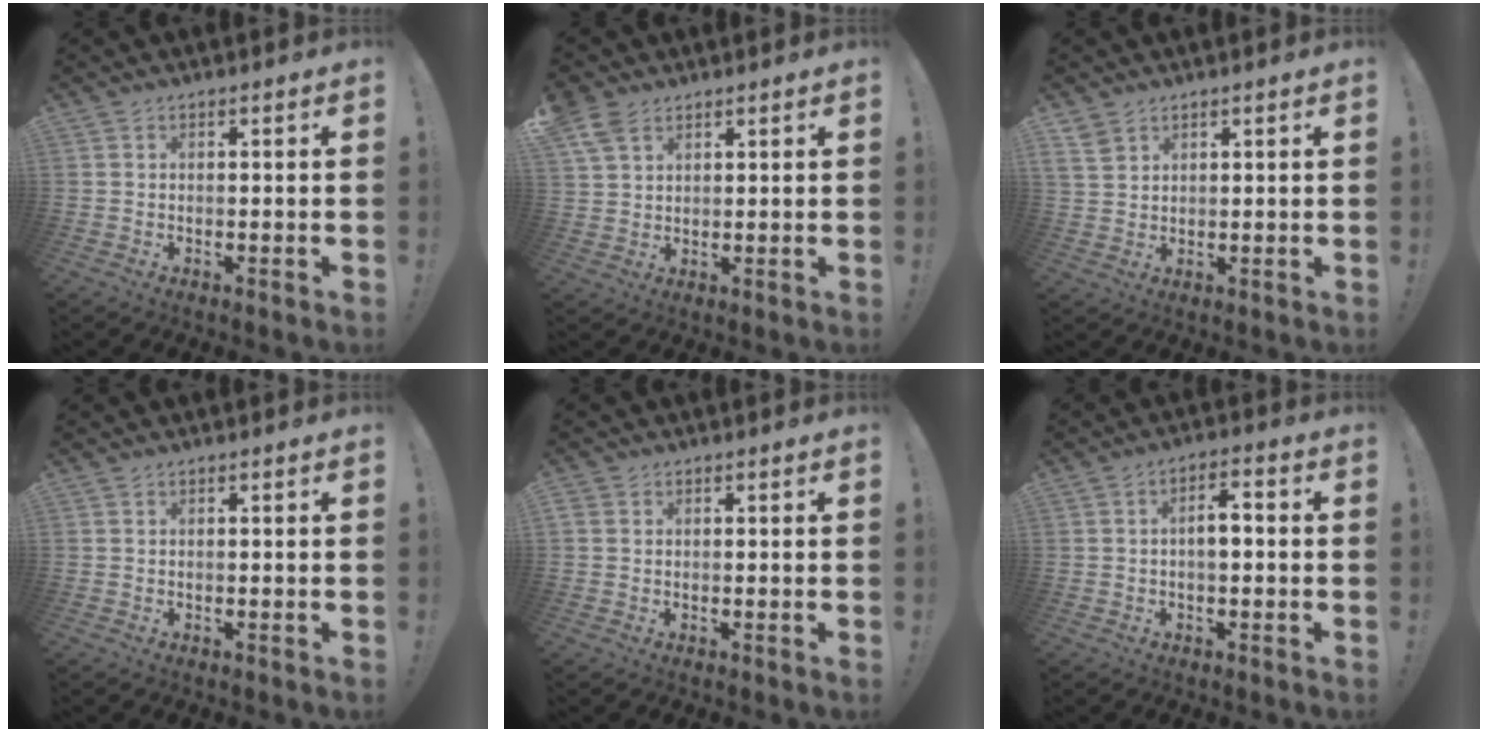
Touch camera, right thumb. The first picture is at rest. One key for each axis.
{"total": 6.7, "fx": 4.1, "fy": 4.0, "fz": 3.5, "tx": -0.068, "ty": -0.008, "tz": 0.083}
{"total": 4.3, "fx": 3.2, "fy": 2.3, "fz": 1.7, "tx": -0.036, "ty": -0.013, "tz": 0.064}
{"total": 0.0}
{"total": 1.6, "fx": 0.6, "fy": 1.3, "fz": 0.7, "tx": -0.019, "ty": 0.006, "tz": 0.013}
{"total": 5.1, "fx": -0.7, "fy": 2.3, "fz": 4.5, "tx": -0.064, "ty": 0.008, "tz": -0.016}